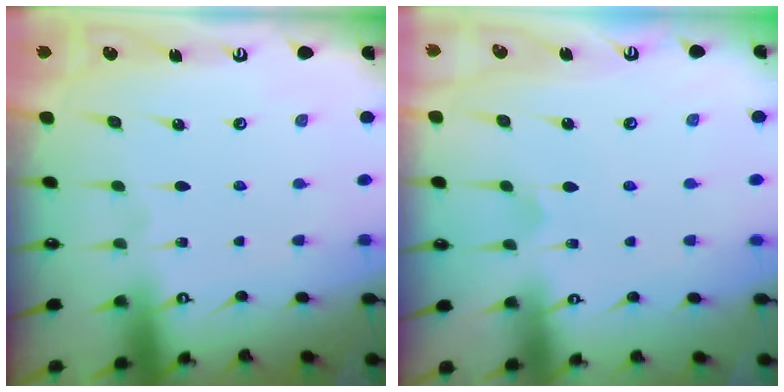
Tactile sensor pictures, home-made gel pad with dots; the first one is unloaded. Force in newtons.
{"total": 2.6, "press": 2.6, "slide": 0.1}